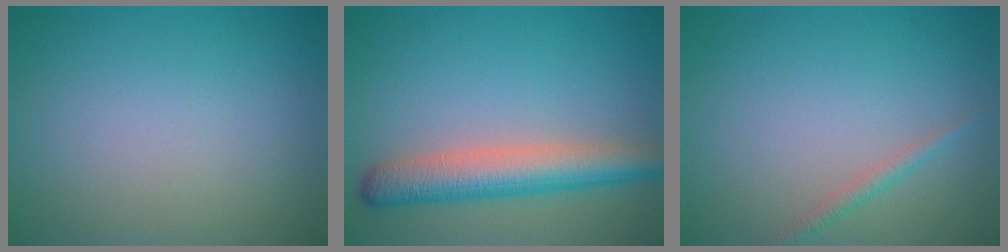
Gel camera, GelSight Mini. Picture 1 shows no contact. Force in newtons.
{"total": 5.5, "press": 5.5, "slide": 0.2}
{"total": 1.1, "press": 1.1, "slide": 0.1}